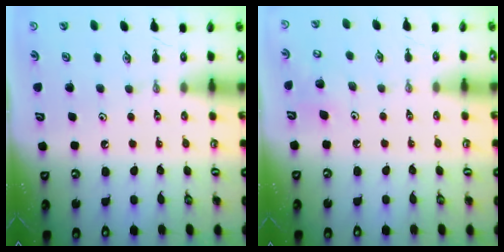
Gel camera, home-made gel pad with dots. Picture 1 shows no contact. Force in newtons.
{"total": 7.7, "press": 7.5, "slide": 1.7}